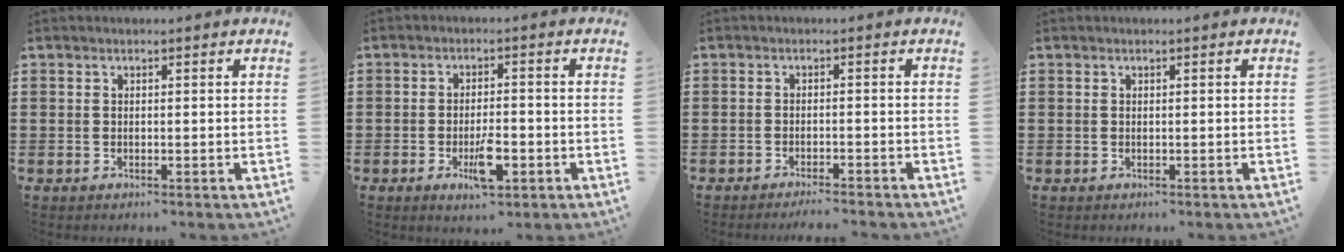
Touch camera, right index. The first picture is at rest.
{"total": 5.8, "force": [-2.2, 2.0, 5.0], "torque": [-0.092, -0.001, -0.037]}
{"total": 2.0, "force": [-1.9, -0.3, 0.4], "torque": [-0.009, -0.001, -0.039]}
{"total": 0.0}